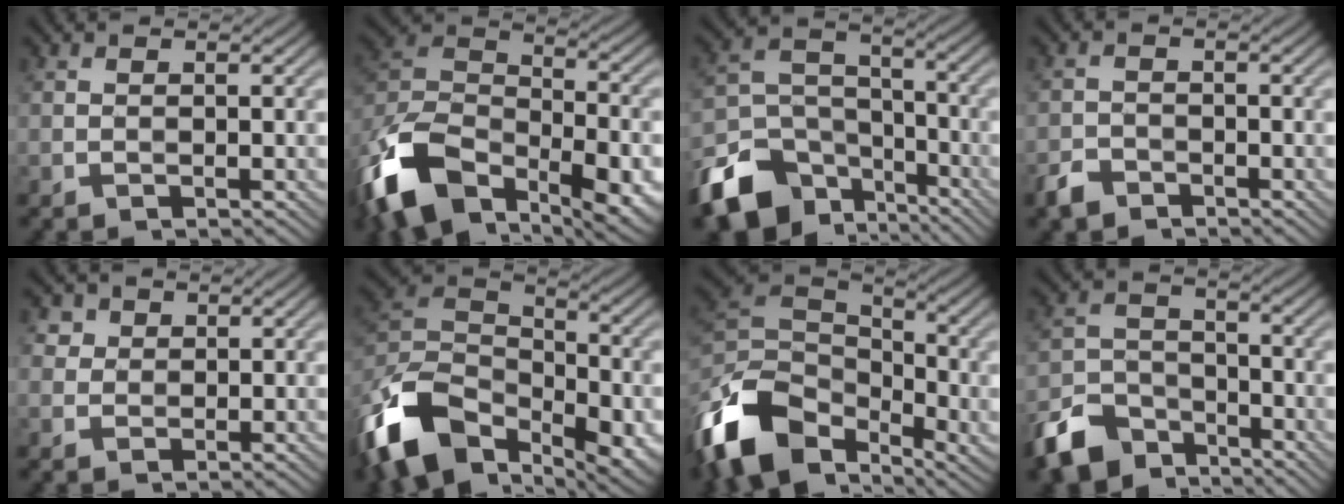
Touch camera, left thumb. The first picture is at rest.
{"total": 17.9, "force": [-11.1, 8.8, 10.9], "torque": [-0.262, -0.030, -0.184]}
{"total": 12.6, "force": [-8.2, 7.9, 5.4], "torque": [-0.141, -0.020, -0.156]}
{"total": 2.5, "force": [-2.0, 1.3, 0.6], "torque": [-0.016, 0.000, -0.047]}
{"total": 2.9, "force": [1.6, 2.3, 0.6], "torque": [-0.020, -0.003, 0.031]}
{"total": 16.8, "force": [-10.0, 9.6, 9.4], "torque": [-0.241, -0.019, -0.172]}
{"total": 15.0, "force": [-7.5, 9.7, 8.6], "torque": [-0.228, -0.006, -0.148]}
{"total": 8.3, "force": [-6.2, 4.6, 3.0], "torque": [-0.071, -0.009, -0.136]}